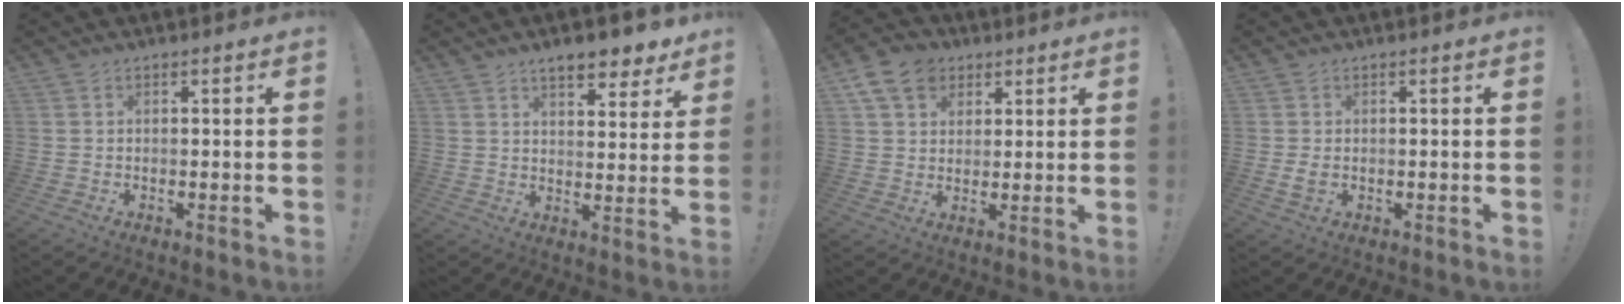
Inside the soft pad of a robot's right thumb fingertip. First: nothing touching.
{"total": 8.6, "force": [6.6, 2.9, 4.6], "torque": [-0.051, -0.047, 0.116]}
{"total": 10.3, "force": [5.0, 7.9, 4.3], "torque": [-0.064, -0.017, 0.099]}
{"total": 1.9, "force": [0.2, 1.2, 1.4], "torque": [-0.011, -0.003, 0.002]}